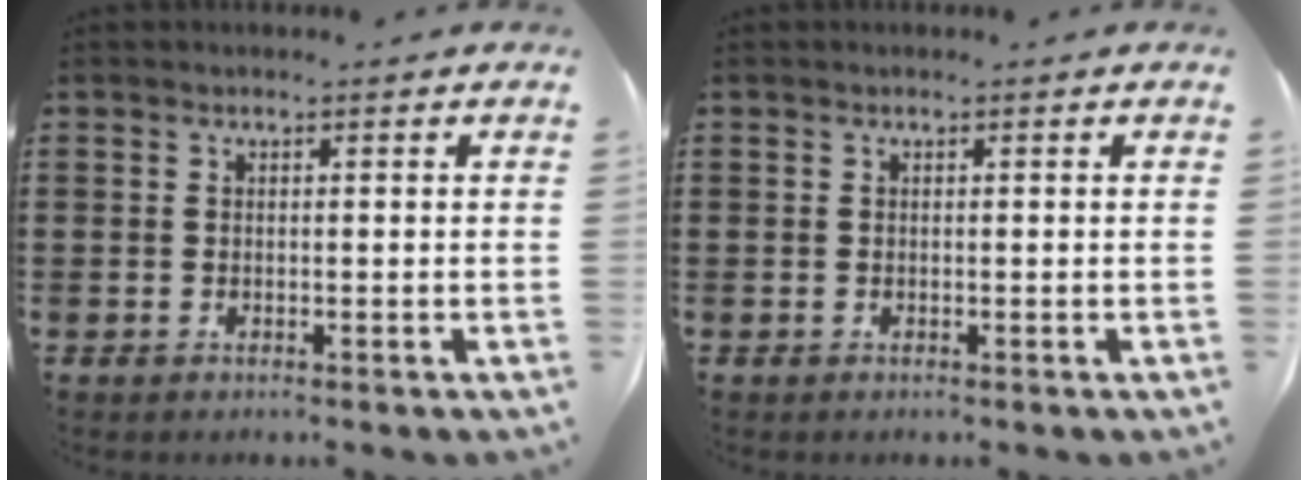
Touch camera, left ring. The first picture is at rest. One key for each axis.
{"total": 0.0}